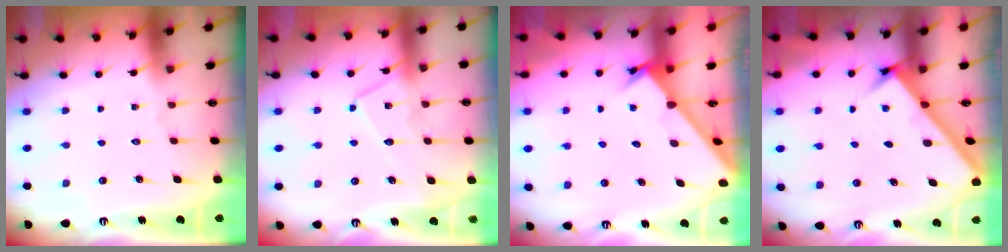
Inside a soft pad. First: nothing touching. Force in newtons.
{"total": 11.9, "press": 11.8, "slide": 0.7}
{"total": 2.3, "press": 2.3, "slide": 0.0}
{"total": 2.9, "press": 2.9, "slide": 0.3}